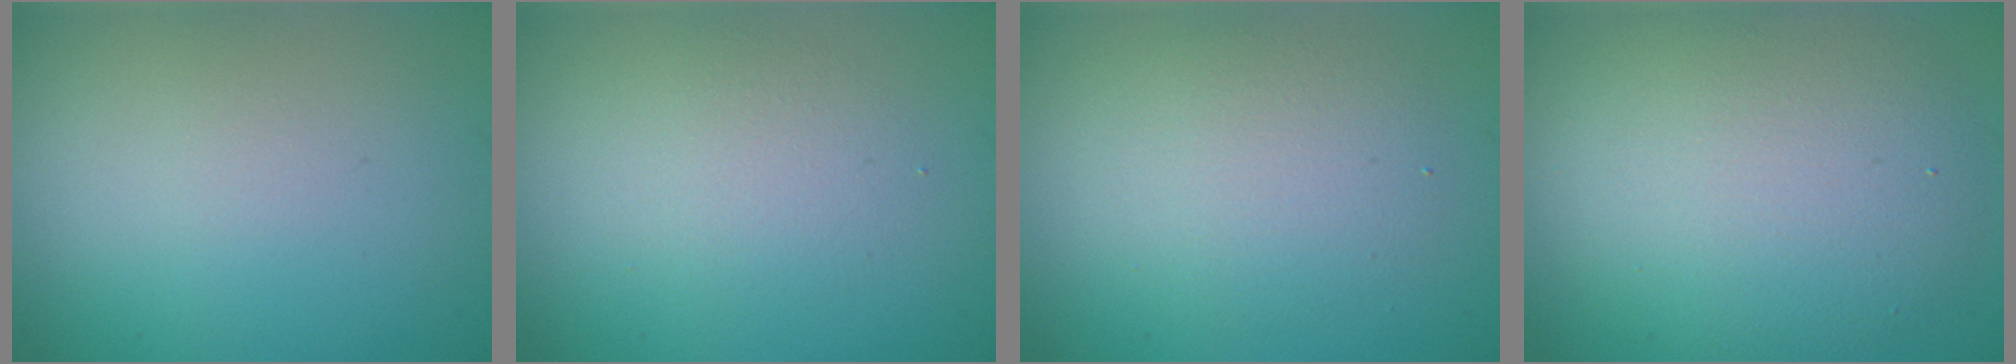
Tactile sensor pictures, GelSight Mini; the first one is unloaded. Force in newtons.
{"total": 2.2, "press": 2.2, "slide": 0.1}
{"total": 3.6, "press": 3.6, "slide": 0.2}
{"total": 7.8, "press": 7.8, "slide": 0.4}